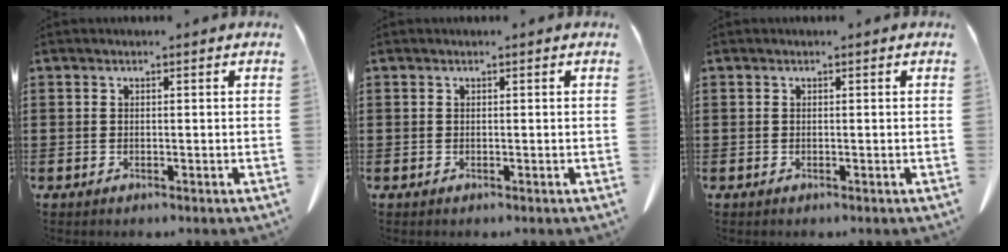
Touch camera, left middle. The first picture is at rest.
{"total": 0.0}
{"total": 0.0}